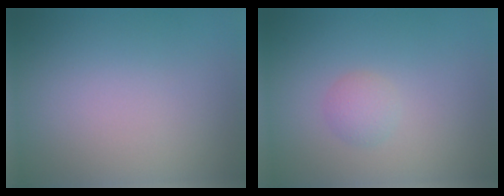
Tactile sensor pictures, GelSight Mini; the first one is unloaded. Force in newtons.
{"total": 1.3, "press": 1.3, "slide": 0.1}